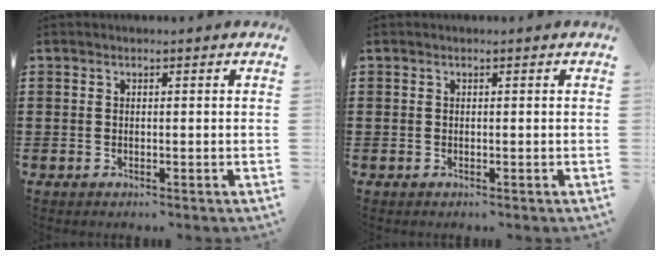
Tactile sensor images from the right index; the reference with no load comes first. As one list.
[{"total": 0.0}]